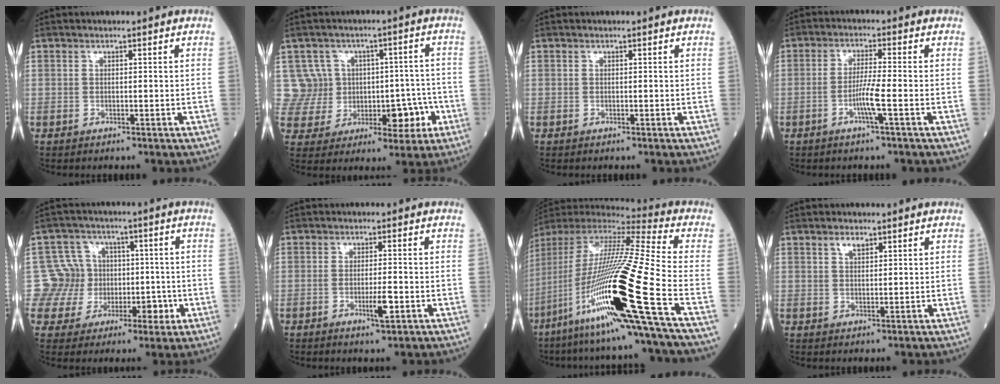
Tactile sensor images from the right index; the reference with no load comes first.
{"total": 9.9, "force": [0.2, 9.6, 2.3], "torque": [-0.020, 0.062, 0.028]}
{"total": 0.0}
{"total": 4.1, "force": [-1.4, -0.6, 3.8], "torque": [-0.077, -0.003, -0.029]}
{"total": 9.1, "force": [-0.2, 9.0, 0.8], "torque": [-0.004, 0.038, 0.008]}
{"total": 3.2, "force": [-1.1, 0.3, 3.0], "torque": [-0.053, -0.003, -0.014]}
{"total": 27.8, "force": [-10.9, -0.6, 25.5], "torque": [-0.486, -0.052, -0.203]}
{"total": 1.9, "force": [1.4, 0.8, 1.1], "torque": [-0.022, 0.002, 0.028]}